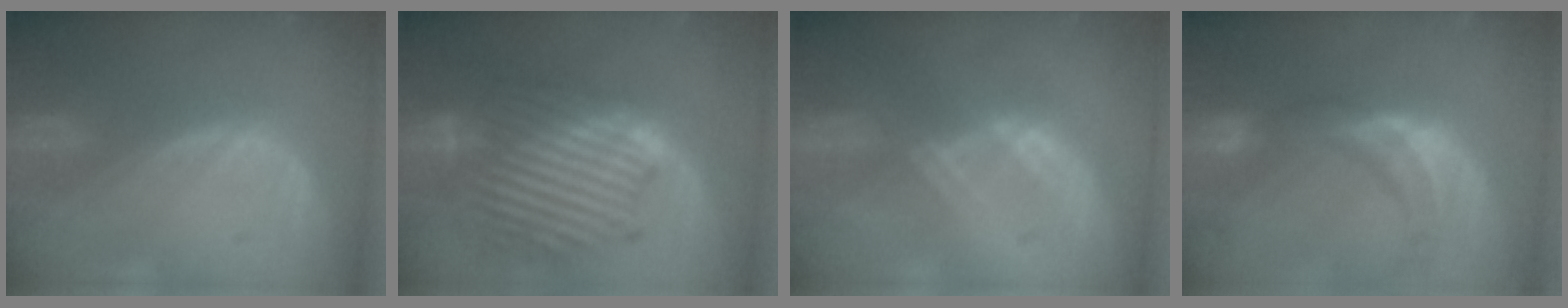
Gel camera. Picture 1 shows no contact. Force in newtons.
{"total": 12.9, "press": 12.8, "slide": 1.1}
{"total": 2.7, "press": 2.7, "slide": 0.3}
{"total": 11.1, "press": 9.5, "slide": 5.8}